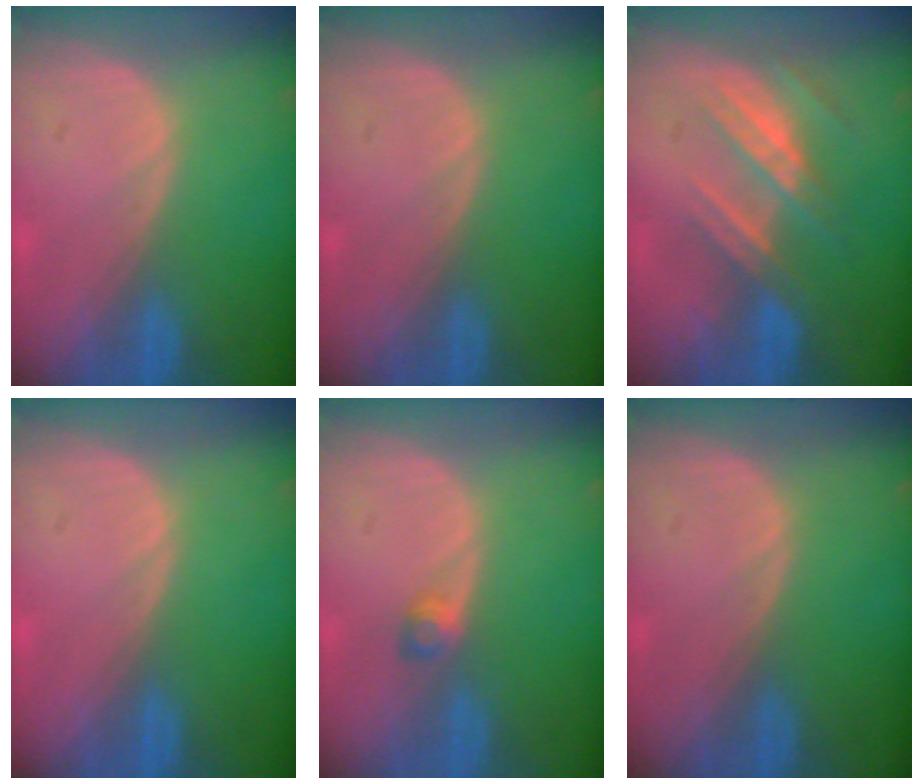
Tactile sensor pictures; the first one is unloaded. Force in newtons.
{"total": 0.0}
{"total": 7.2, "press": 6.7, "slide": 2.7}
{"total": 0.0}
{"total": 2.0, "press": 1.7, "slide": 1.1}
{"total": 0.0}